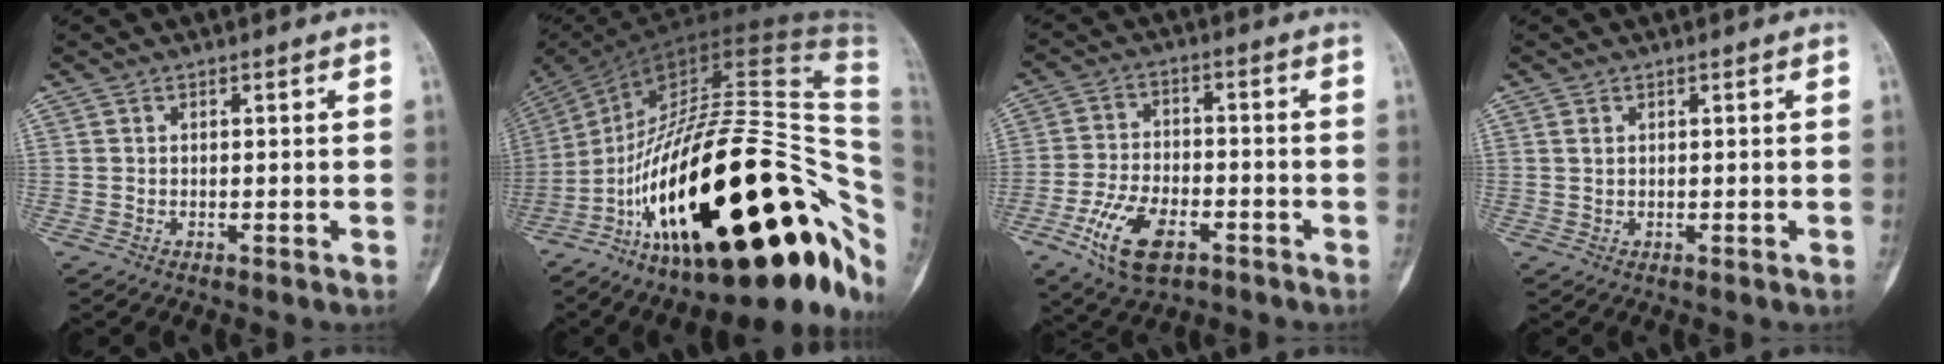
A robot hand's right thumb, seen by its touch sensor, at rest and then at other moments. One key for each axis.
{"total": 41.0, "fx": -10.5, "fy": 15.3, "fz": 36.6, "tx": -0.479, "ty": 0.089, "tz": -0.158}
{"total": 11.6, "fx": -5.6, "fy": 5.9, "fz": 8.2, "tx": -0.155, "ty": 0.015, "tz": -0.101}
{"total": 1.0, "fx": 0.4, "fy": 0.6, "fz": 0.6, "tx": -0.015, "ty": 0.004, "tz": 0.012}